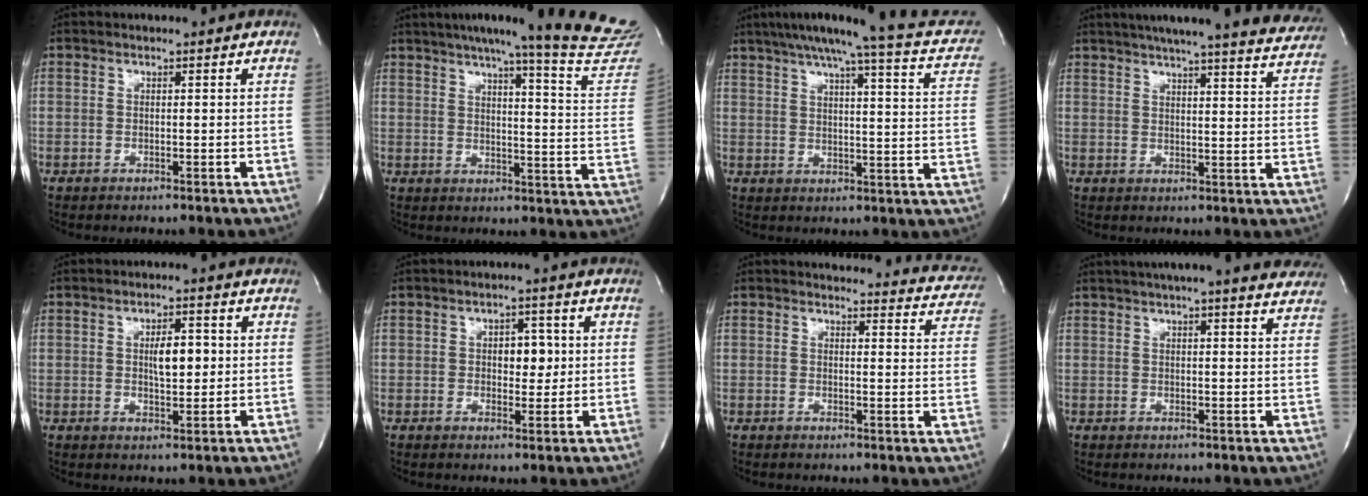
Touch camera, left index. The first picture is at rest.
{"total": 22.6, "force": [20.6, -1.2, 9.2], "torque": [-0.125, -0.095, 0.238]}
{"total": 19.4, "force": [15.8, 1.9, 11.1], "torque": [-0.160, -0.006, 0.184]}
{"total": 24.8, "force": [22.2, 2.0, 10.9], "torque": [-0.164, -0.042, 0.259]}
{"total": 4.8, "force": [0.6, 1.7, 4.4], "torque": [-0.070, 0.002, 0.010]}
{"total": 4.0, "force": [0.6, 2.3, 3.2], "torque": [-0.040, 0.003, 0.009]}
{"total": 15.1, "force": [14.6, 3.2, 1.7], "torque": [0.013, -0.063, 0.131]}
{"total": 16.8, "force": [14.9, 1.4, 7.8], "torque": [-0.116, 0.016, 0.174]}